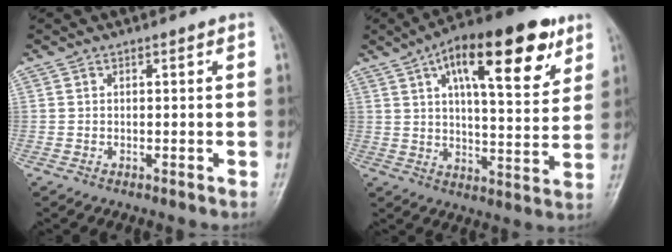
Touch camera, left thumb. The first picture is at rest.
{"total": 20.5, "force": [10.0, 7.7, 16.2], "torque": [-0.215, -0.020, 0.150]}